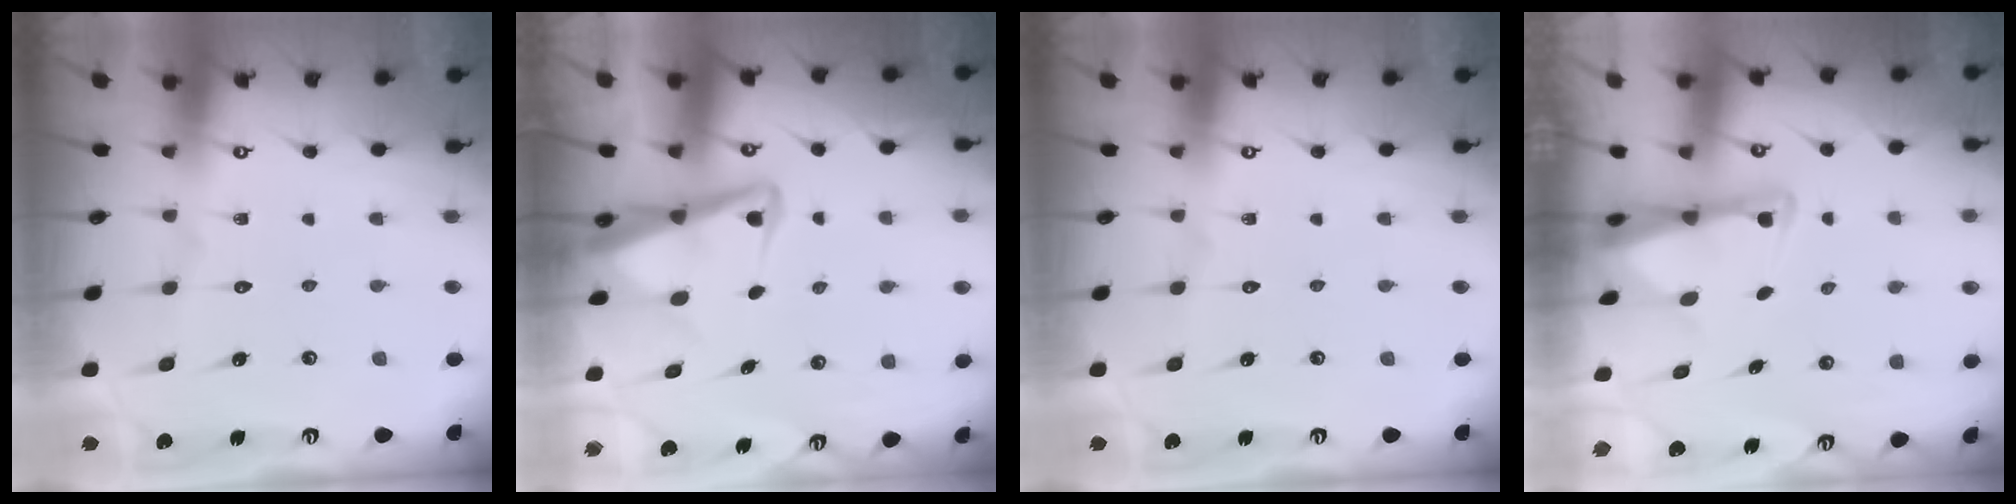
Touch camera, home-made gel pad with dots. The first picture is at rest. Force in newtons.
{"total": 4.8, "press": 4.7, "slide": 0.6}
{"total": 0.0}
{"total": 3.6, "press": 3.5, "slide": 0.9}